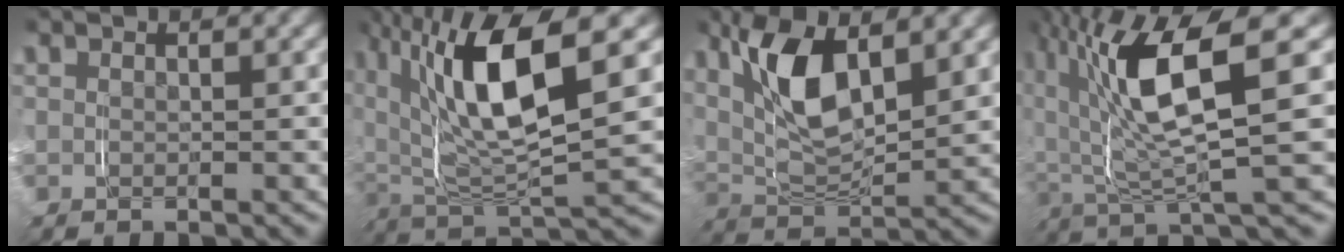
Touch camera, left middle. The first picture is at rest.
{"total": 10.5, "force": [3.0, 4.0, 9.3], "torque": [-0.191, 0.004, 0.045]}
{"total": 7.4, "force": [2.6, 3.3, 6.1], "torque": [-0.135, -0.006, 0.043]}
{"total": 9.0, "force": [1.6, 2.8, 8.5], "torque": [-0.168, 0.004, 0.020]}